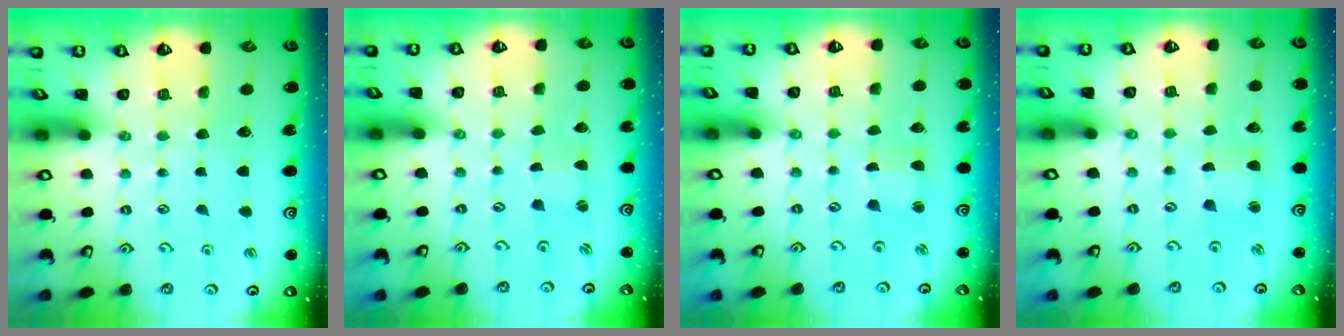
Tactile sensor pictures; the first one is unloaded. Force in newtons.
{"total": 0.0}
{"total": 2.2, "press": 2.2, "slide": 0.2}
{"total": 2.2, "press": 2.2, "slide": 0.2}